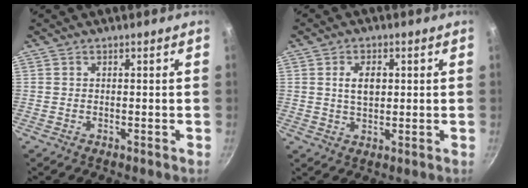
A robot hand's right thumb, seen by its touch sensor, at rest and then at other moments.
{"total": 4.8, "force": [0.9, 3.0, 3.7], "torque": [-0.052, -0.001, 0.018]}